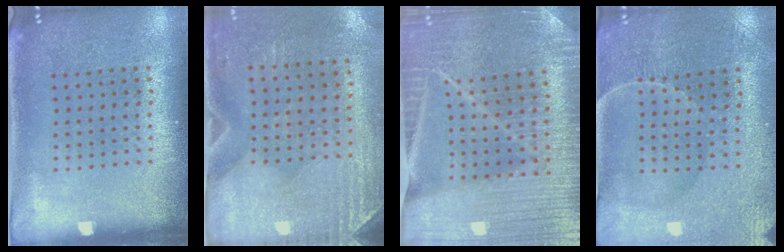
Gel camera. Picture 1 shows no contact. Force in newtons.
{"total": 2.9, "press": 2.5, "slide": 1.5}
{"total": 3.6, "press": 3.5, "slide": 0.7}
{"total": 0.9, "press": 0.8, "slide": 0.3}